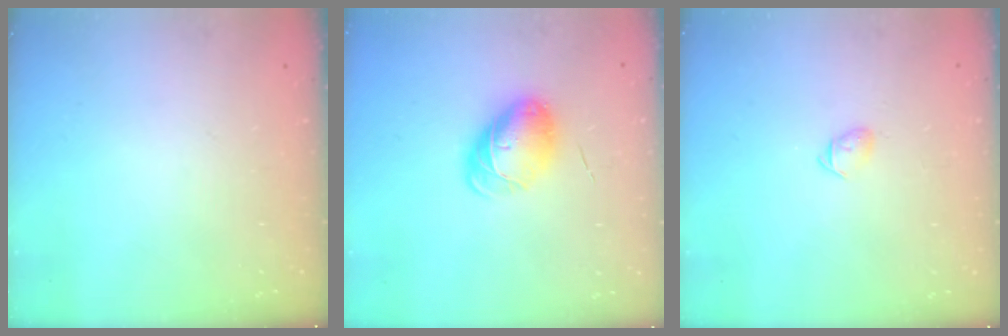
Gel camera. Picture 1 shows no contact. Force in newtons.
{"total": 9.1, "press": 8.9, "slide": 2.0}
{"total": 3.5, "press": 3.3, "slide": 1.0}